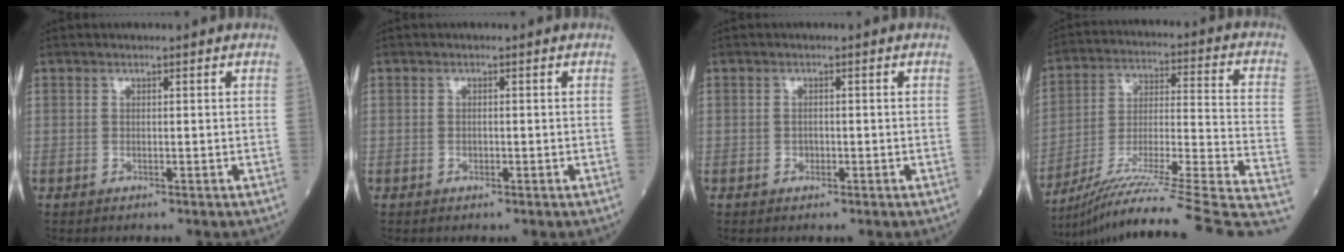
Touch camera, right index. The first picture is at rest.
{"total": 0.6, "force": [-0.3, 0.4, 0.3], "torque": [-0.009, 0.001, -0.005]}
{"total": 0.9, "force": [-0.4, 0.7, 0.4], "torque": [-0.008, 0.002, -0.005]}
{"total": 28.5, "force": [-24.3, -1.0, 14.9], "torque": [-0.161, -0.009, -0.360]}